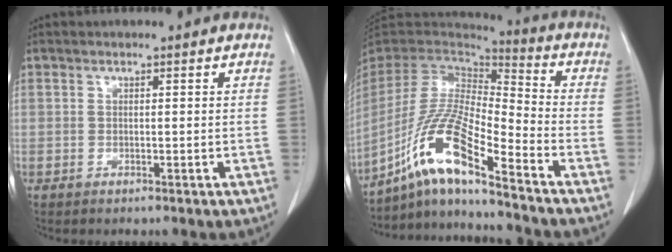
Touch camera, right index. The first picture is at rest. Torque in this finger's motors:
{"motor_torque": [1.13, -1.01, 0.48, 0.21]}